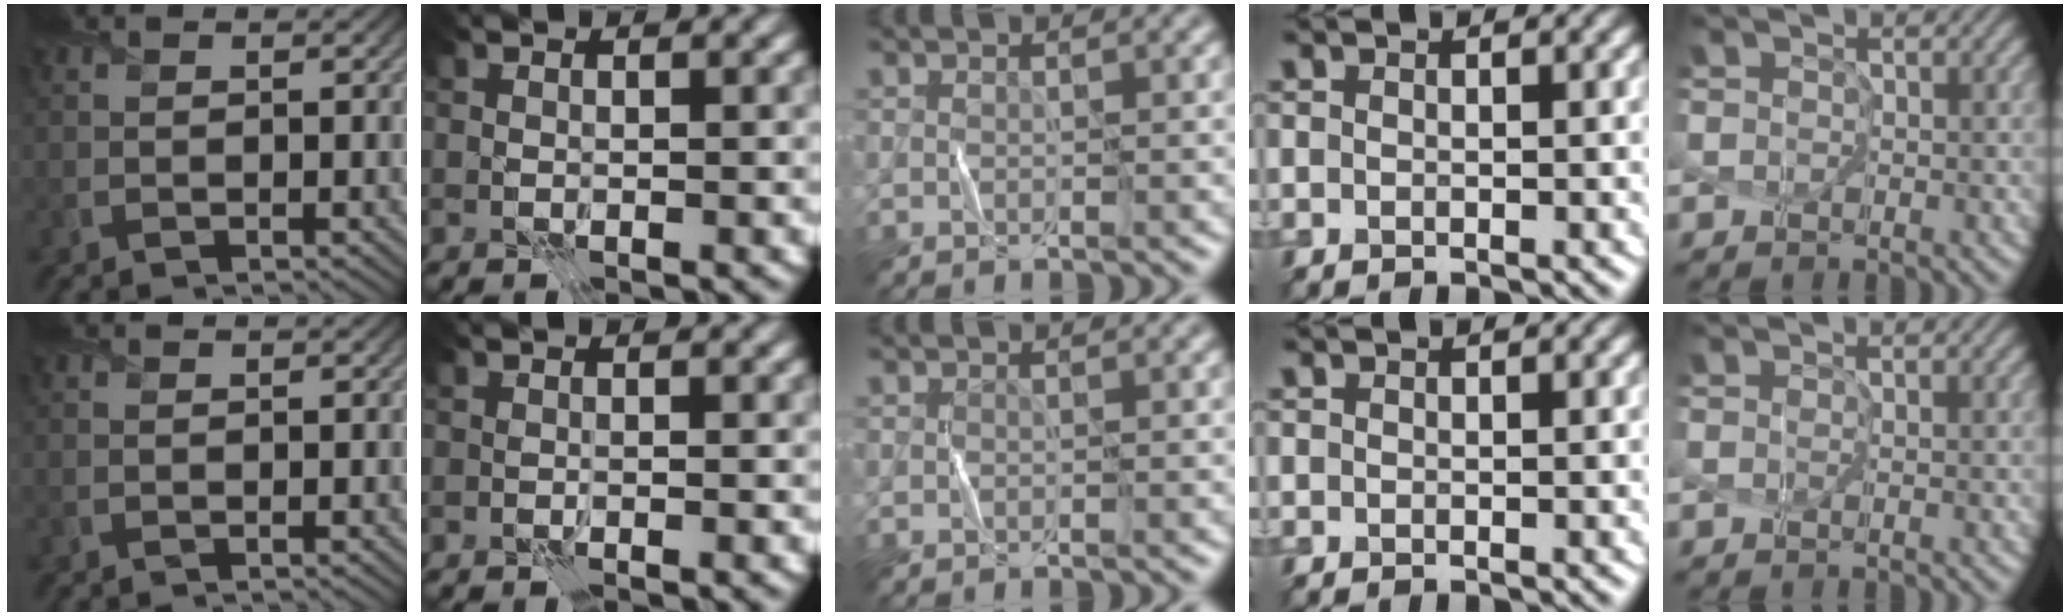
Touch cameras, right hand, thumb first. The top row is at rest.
{"index": {"total": 0.5, "force": [-0.3, -0.4, -0.2], "torque": [0.002, 0.000, -0.007]}, "middle": {"total": 0.9, "force": [-0.1, -0.5, -0.7], "torque": [0.014, -0.002, -0.003]}, "ring": {"total": 0.5, "force": [-0.1, -0.2, -0.5], "torque": [0.008, 0.005, -0.002]}, "little": {"total": 1.2, "force": [0.2, -1.2, -0.3], "torque": [0.009, -0.008, 0.006]}}